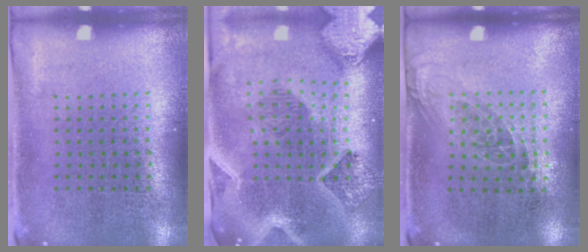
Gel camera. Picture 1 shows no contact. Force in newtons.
{"total": 2.9, "press": 2.6, "slide": 1.4}
{"total": 1.1, "press": 0.9, "slide": 0.5}